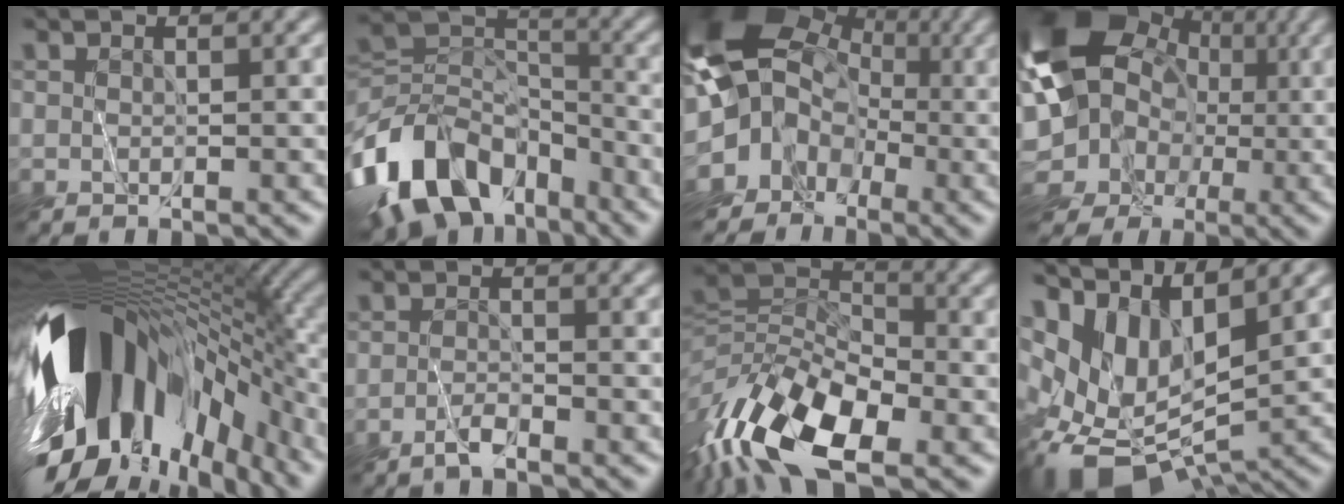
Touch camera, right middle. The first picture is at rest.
{"total": 12.8, "force": [-8.3, 7.3, 6.5], "torque": [-0.137, 0.015, -0.161]}
{"total": 13.1, "force": [-2.2, 11.8, 5.3], "torque": [-0.105, 0.007, -0.073]}
{"total": 13.5, "force": [-0.6, 11.6, 6.7], "torque": [-0.140, 0.016, -0.046]}
{"total": 17.3, "force": [-5.0, 8.9, 13.9], "torque": [-0.263, -0.028, -0.081]}
{"total": 1.6, "force": [-1.5, -0.1, 0.6], "torque": [-0.016, 0.001, -0.034]}
{"total": 11.6, "force": [-6.1, 5.6, 8.2], "torque": [-0.162, 0.004, -0.125]}
{"total": 9.3, "force": [-0.1, 5.3, 7.6], "torque": [-0.156, -0.008, 0.008]}